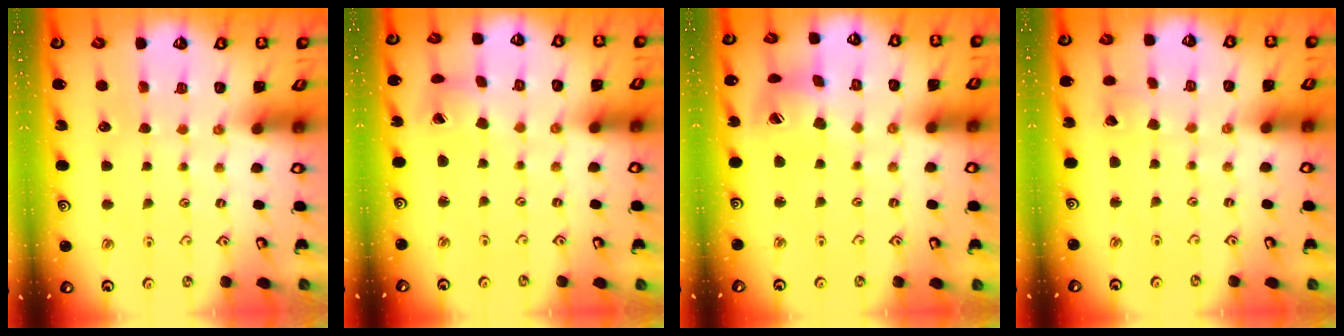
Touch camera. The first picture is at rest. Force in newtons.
{"total": 3.0, "press": 3.0, "slide": 0.3}
{"total": 9.9, "press": 9.8, "slide": 1.2}
{"total": 2.7, "press": 2.7, "slide": 0.2}